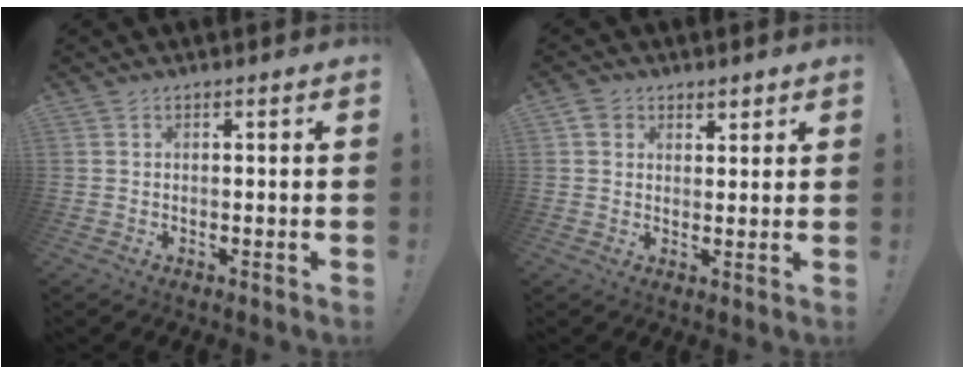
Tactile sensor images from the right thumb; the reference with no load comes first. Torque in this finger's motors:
{"motor_torque": [-0.07, 0.07, 0.01, 0.01, 0.00]}